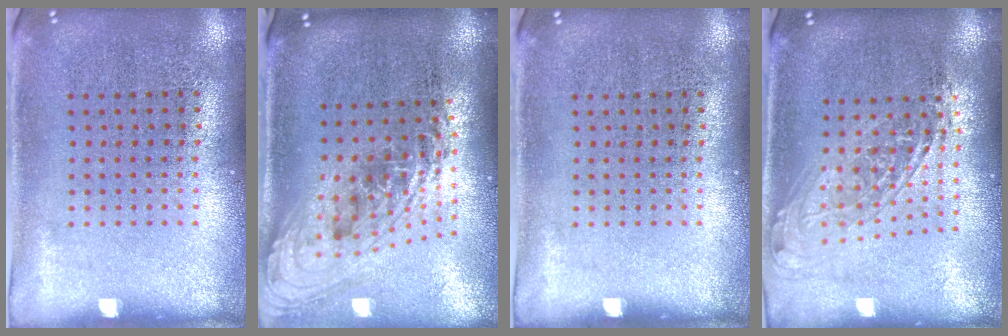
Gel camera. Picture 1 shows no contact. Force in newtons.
{"total": 2.3, "press": 1.7, "slide": 1.6}
{"total": 0.0}
{"total": 1.7, "press": 1.4, "slide": 0.9}